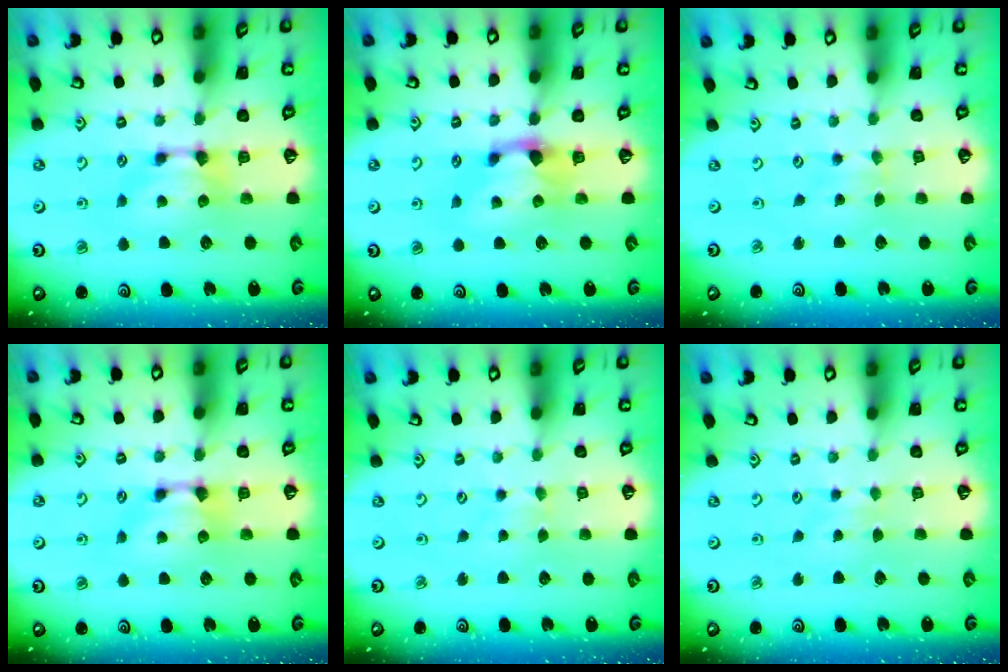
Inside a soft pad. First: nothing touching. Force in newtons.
{"total": 1.1, "press": 0.1, "slide": 1.1}
{"total": 2.0, "press": 2.0, "slide": 0.1}
{"total": 0.6, "press": 0.1, "slide": 0.6}
{"total": 2.4, "press": 2.4, "slide": 0.1}
{"total": 2.3, "press": 2.3, "slide": 0.3}